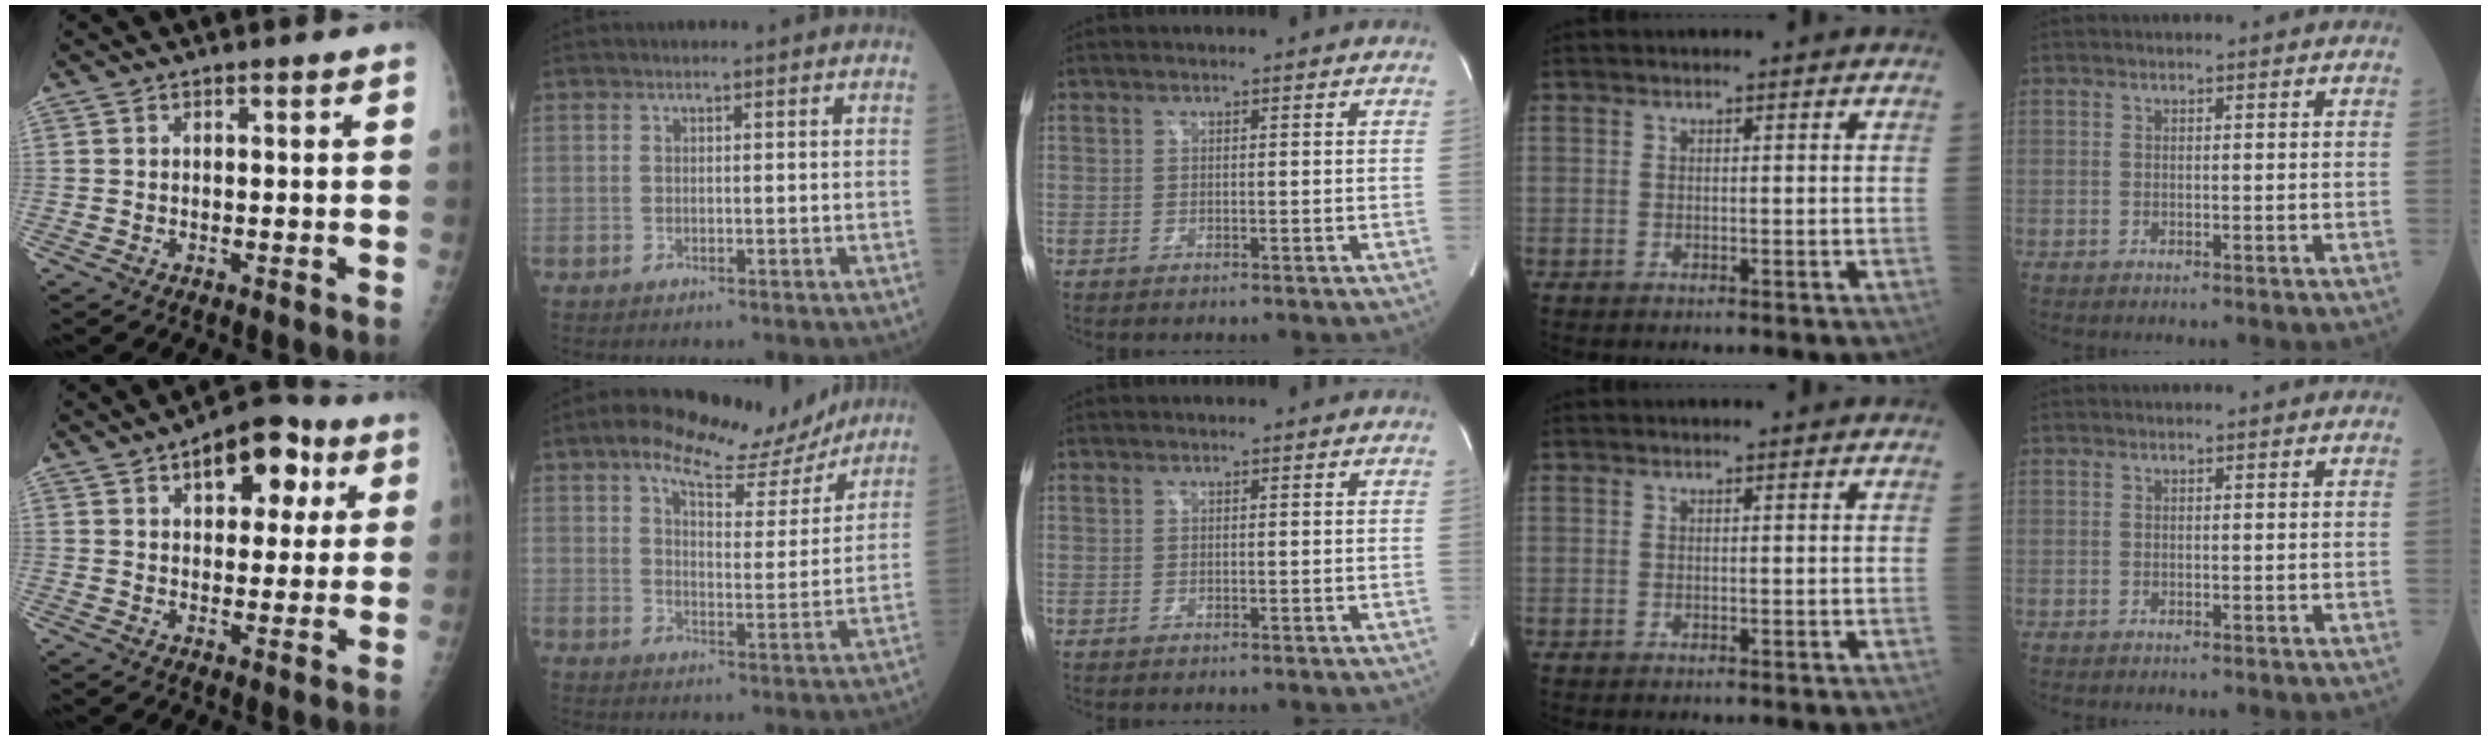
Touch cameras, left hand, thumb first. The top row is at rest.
{"thumb": {"total": 12.2, "force": [5.3, 6.9, 8.5], "torque": [-0.070, 0.001, 0.068]}, "index": {"total": 13.1, "force": [10.6, 4.2, 6.5], "torque": [-0.100, 0.011, 0.148]}}